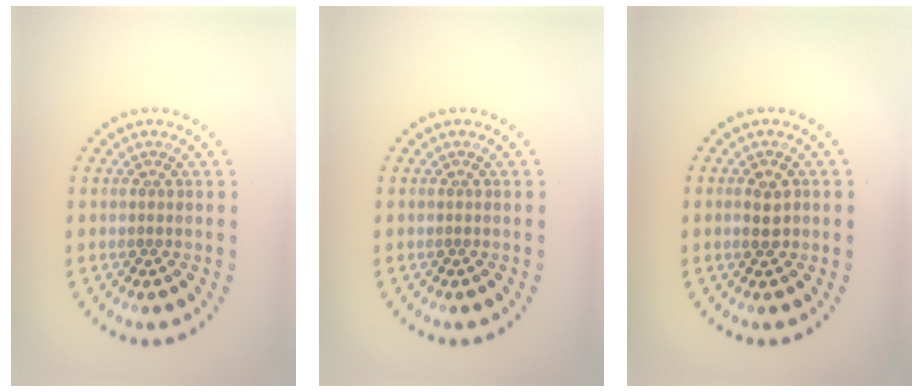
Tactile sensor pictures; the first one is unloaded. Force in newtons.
{"total": 0.0}
{"total": 2.0, "press": 2.0, "slide": 0.0}